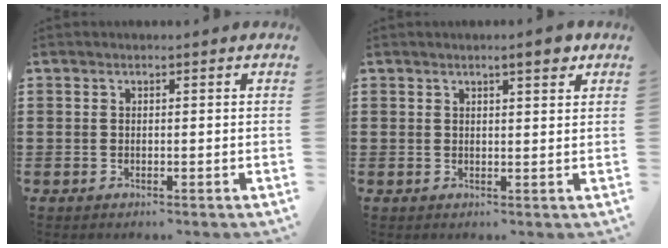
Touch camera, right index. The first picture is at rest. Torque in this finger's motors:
{"motor_torque": [0.21, 0.01, 0.04, 0.02]}